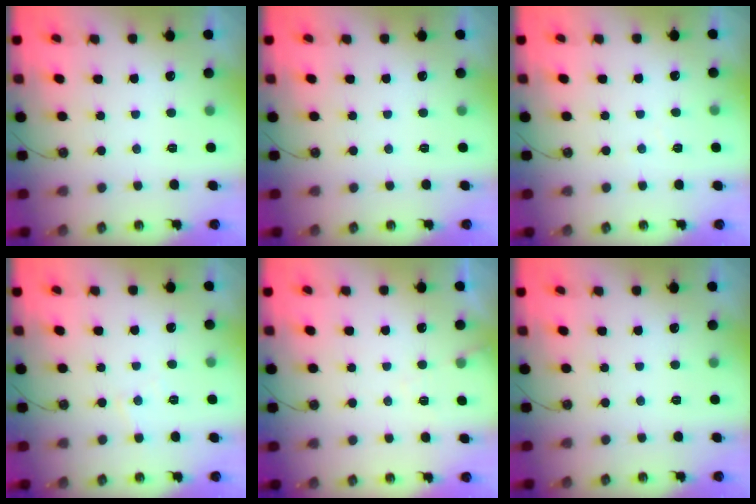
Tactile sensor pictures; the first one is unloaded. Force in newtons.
{"total": 0.0}
{"total": 2.9, "press": 2.9, "slide": 0.5}
{"total": 5.0, "press": 4.9, "slide": 0.7}
{"total": 3.7, "press": 3.7, "slide": 0.5}
{"total": 0.0}